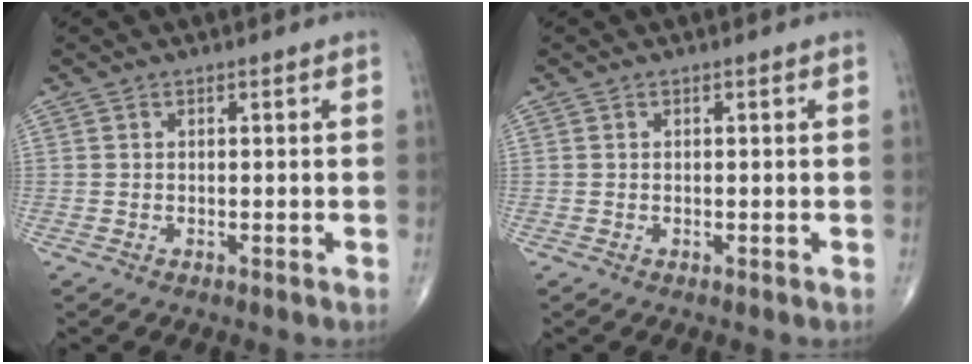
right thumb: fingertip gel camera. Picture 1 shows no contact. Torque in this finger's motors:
{"motor_torque": [0.07, 0.00, -0.04, -0.04, 0.00]}